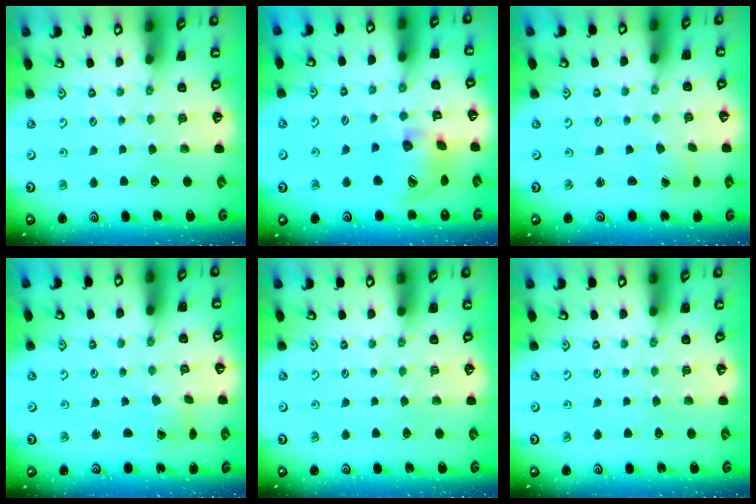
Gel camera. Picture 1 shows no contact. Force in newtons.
{"total": 15.6, "press": 15.5, "slide": 2.3}
{"total": 0.0}
{"total": 1.2, "press": 1.1, "slide": 0.2}
{"total": 0.0}
{"total": 0.0}